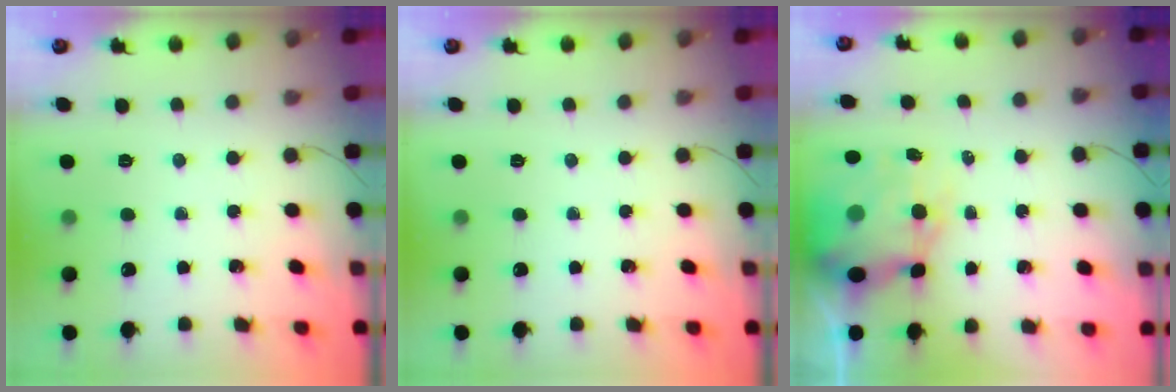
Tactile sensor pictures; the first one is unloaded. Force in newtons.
{"total": 0.0}
{"total": 8.9, "press": 8.5, "slide": 2.6}